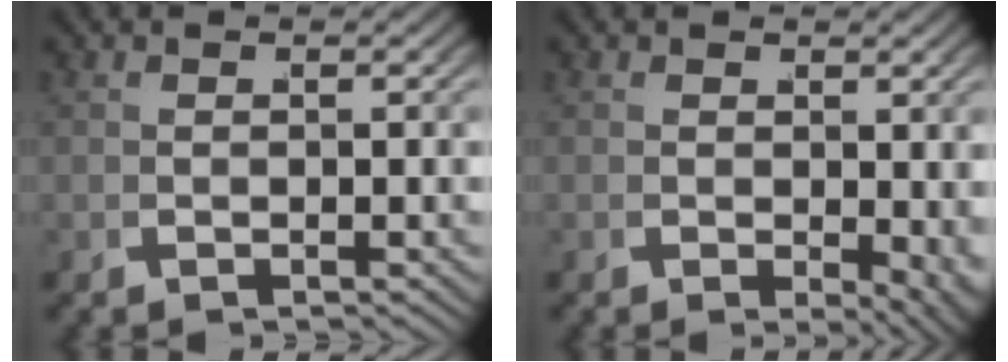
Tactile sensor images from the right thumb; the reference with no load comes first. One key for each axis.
{"total": 3.0, "fx": -0.1, "fy": 1.5, "fz": 2.5, "tx": -0.029, "ty": -0.018, "tz": 0.009}